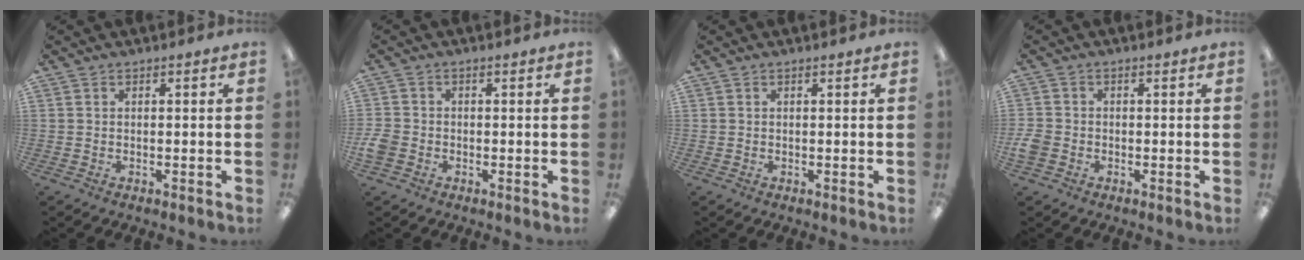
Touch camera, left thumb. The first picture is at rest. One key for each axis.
{"total": 3.7, "fx": -1.2, "fy": 3.0, "fz": 1.8, "tx": -0.041, "ty": 0.004, "tz": -0.023}
{"total": 0.0}
{"total": 3.4, "fx": -1.1, "fy": 2.8, "fz": 1.7, "tx": -0.031, "ty": 0.006, "tz": -0.020}